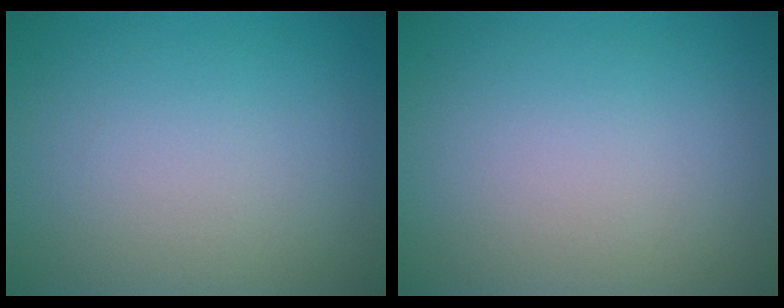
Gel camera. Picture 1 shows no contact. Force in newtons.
{"total": 0.0}